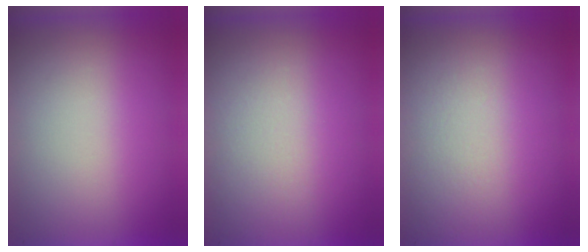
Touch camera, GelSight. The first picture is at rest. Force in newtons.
{"total": 2.7}
{"total": 4.0}